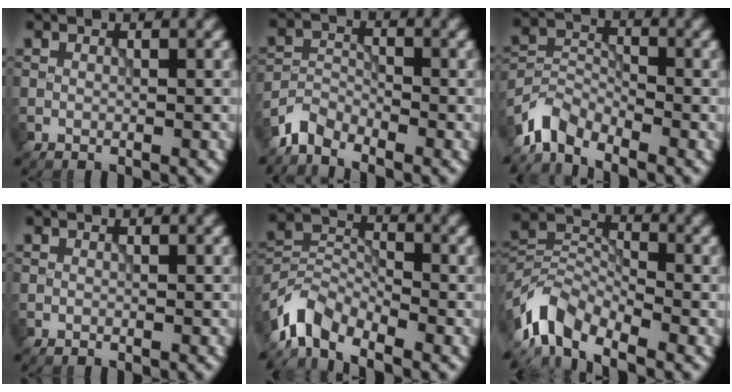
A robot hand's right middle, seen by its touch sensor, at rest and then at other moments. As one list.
[{"total": 2.9, "force": [-2.7, 0.9, 0.6], "torque": [-0.011, 0.002, -0.067]}, {"total": 4.3, "force": [-3.7, 1.7, 1.4], "torque": [-0.024, -0.003, -0.086]}, {"total": 0.0}, {"total": 5.4, "force": [-4.2, 2.4, 2.4], "torque": [-0.044, -0.002, -0.095]}, {"total": 6.8, "force": [-4.6, 3.2, 3.8], "torque": [-0.066, 0.002, -0.107]}]